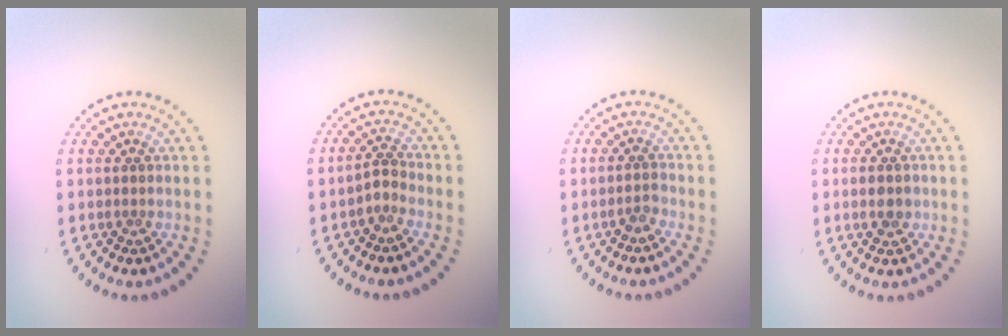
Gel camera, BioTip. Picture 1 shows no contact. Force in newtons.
{"total": 1.3, "press": 0.9, "slide": 0.9}
{"total": 1.1, "press": 0.8, "slide": 0.7}
{"total": 2.1, "press": 2.1, "slide": 0.1}